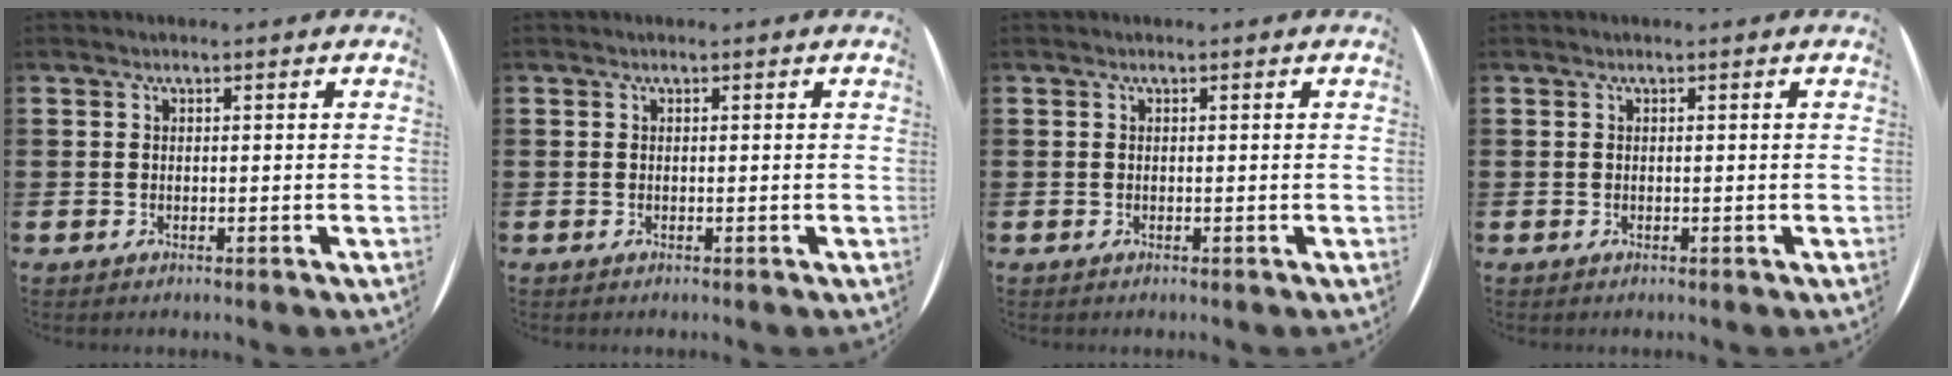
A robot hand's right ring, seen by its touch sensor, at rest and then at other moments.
{"total": 0.0}
{"total": 0.0}
{"total": 0.0}